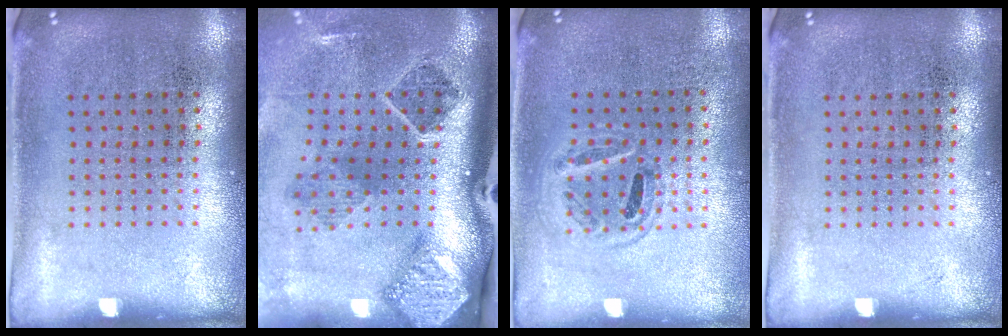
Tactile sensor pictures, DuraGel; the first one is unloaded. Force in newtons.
{"total": 3.0, "press": 1.9, "slide": 2.3}
{"total": 0.9, "press": 0.9, "slide": 0.1}
{"total": 0.0}